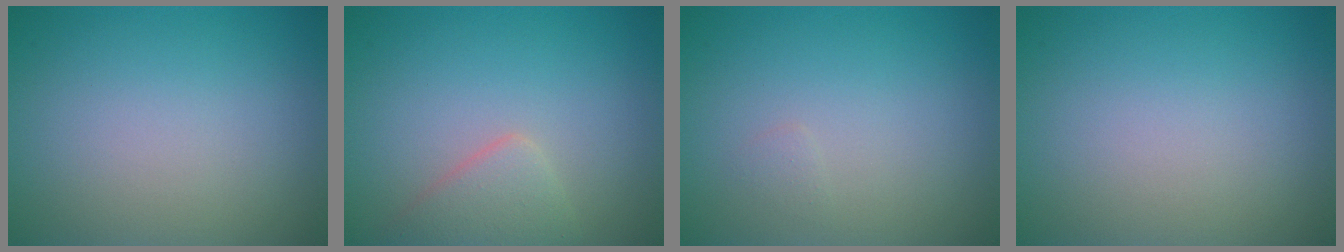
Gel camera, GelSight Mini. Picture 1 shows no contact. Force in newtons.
{"total": 2.4, "press": 2.3, "slide": 0.2}
{"total": 0.5, "press": 0.5, "slide": 0.0}
{"total": 0.0}